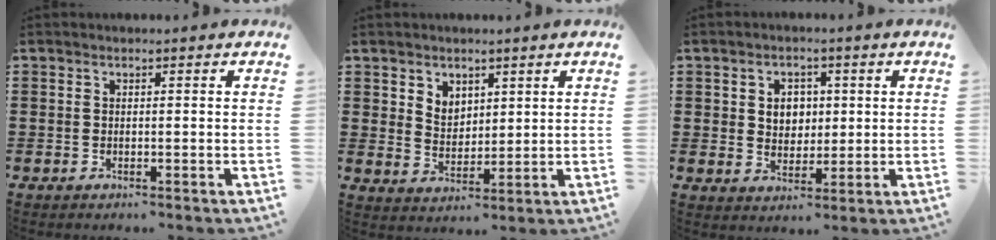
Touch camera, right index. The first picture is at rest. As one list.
[{"total": 4.0, "force": [2.8, 2.8, 0.3], "torque": [-0.018, 0.003, 0.054]}, {"total": 4.0, "force": [0.8, 3.5, 1.8], "torque": [-0.042, 0.009, 0.009]}]